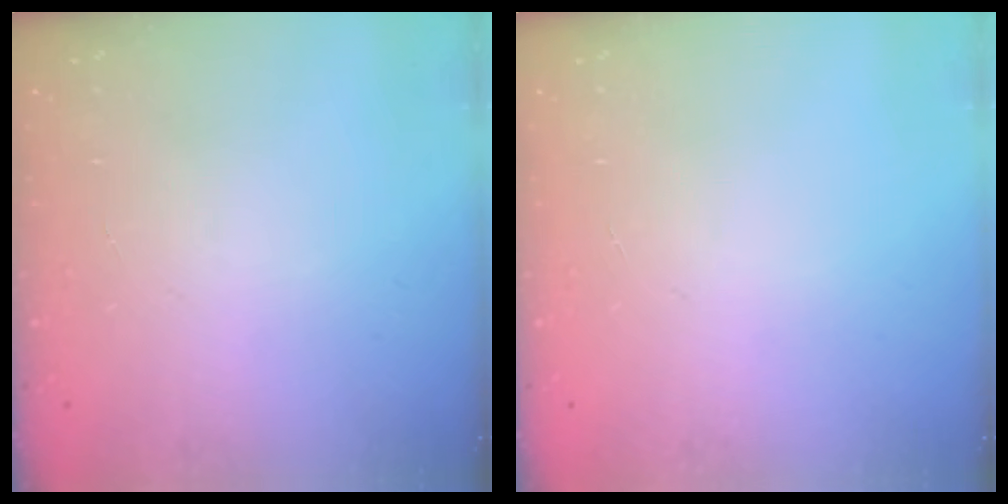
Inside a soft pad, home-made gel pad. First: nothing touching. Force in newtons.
{"total": 0.0}